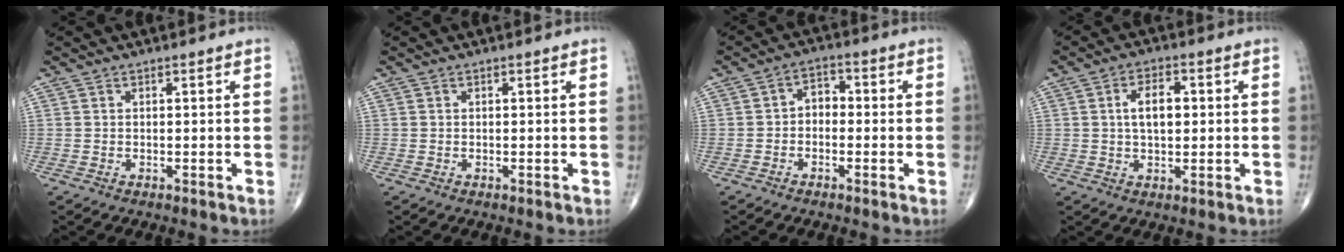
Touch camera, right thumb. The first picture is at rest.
{"total": 0.0}
{"total": 3.7, "force": [-0.7, 2.8, 2.4], "torque": [-0.020, 0.019, -0.026]}
{"total": 6.4, "force": [0.9, 3.6, 5.3], "torque": [-0.084, 0.007, 0.012]}